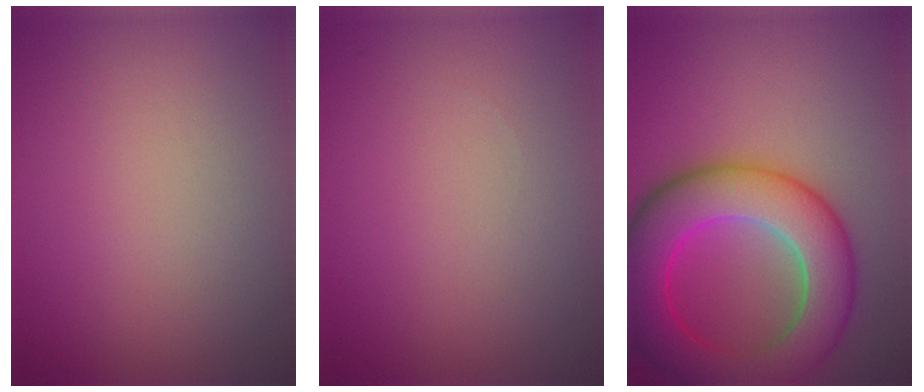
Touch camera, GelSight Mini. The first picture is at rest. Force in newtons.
{"total": 0.0}
{"total": 10.2, "press": 10.2, "slide": 0.2}